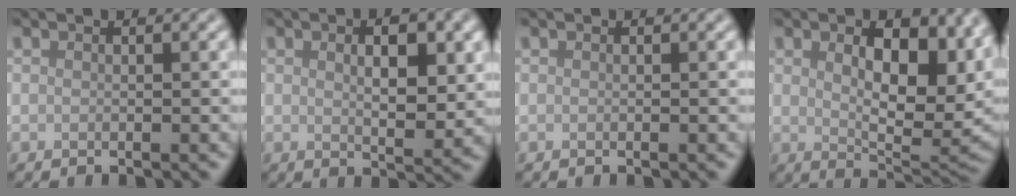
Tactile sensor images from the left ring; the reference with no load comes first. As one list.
[{"total": 4.6, "force": [1.1, 1.8, 4.1], "torque": [-0.063, -0.002, 0.021]}, {"total": 0.0}, {"total": 9.5, "force": [2.3, 4.8, 7.9], "torque": [-0.117, -0.015, 0.045]}]